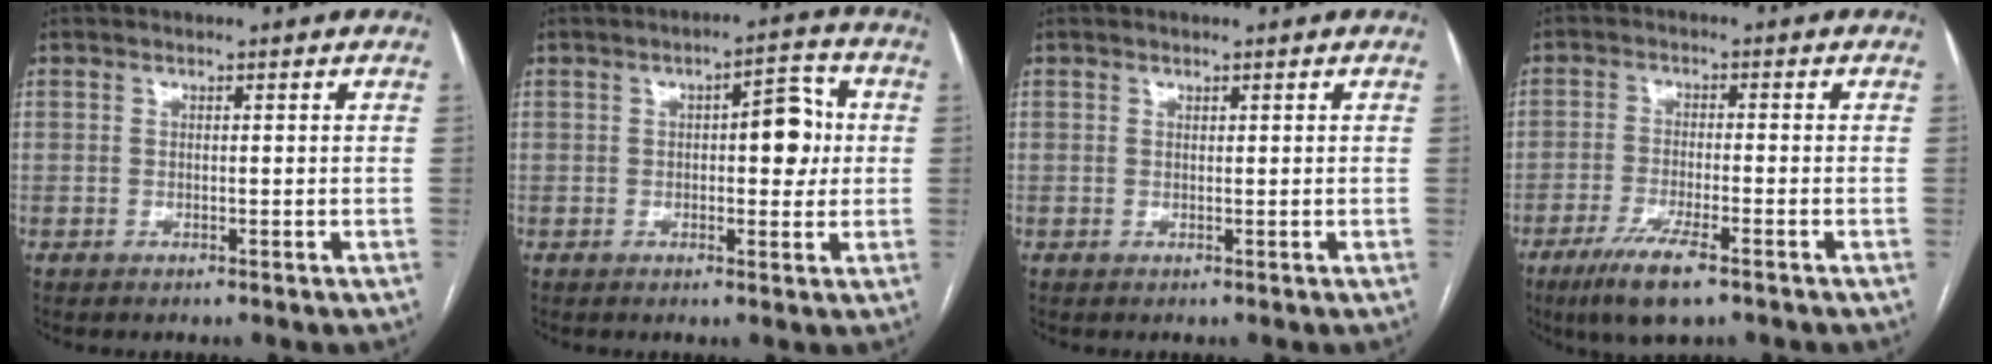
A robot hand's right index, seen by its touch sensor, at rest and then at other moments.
{"total": 6.5, "force": [0.6, 2.6, 6.0], "torque": [-0.076, 0.020, 0.008]}
{"total": 0.0}
{"total": 7.5, "force": [-4.8, 0.9, 5.7], "torque": [-0.109, -0.017, -0.081]}